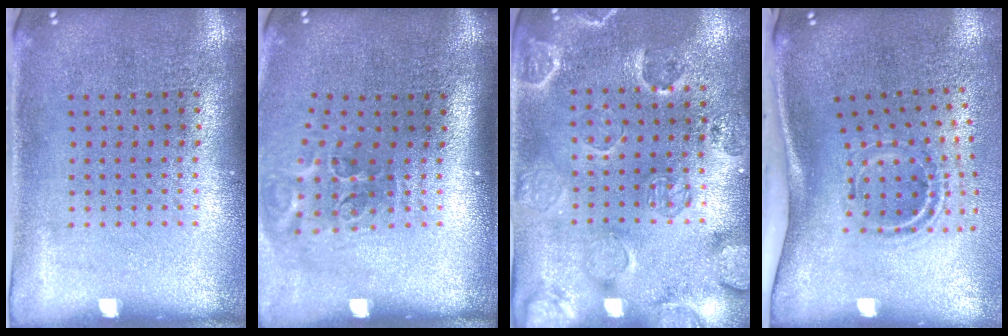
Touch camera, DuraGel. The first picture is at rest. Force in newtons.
{"total": 2.0, "press": 1.2, "slide": 1.7}
{"total": 2.4, "press": 2.0, "slide": 1.4}
{"total": 2.2, "press": 1.2, "slide": 1.8}